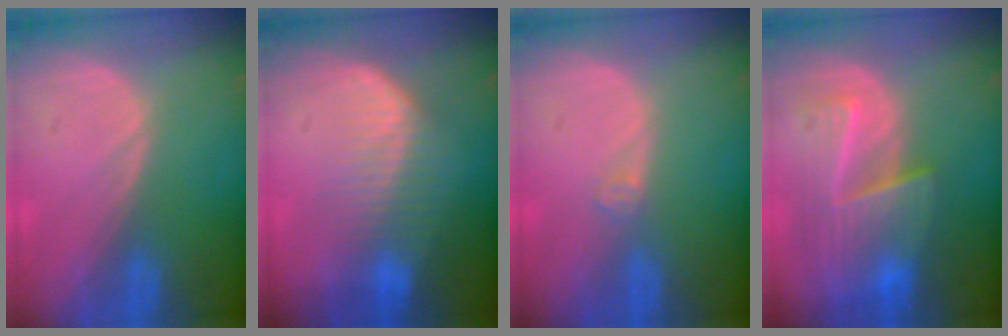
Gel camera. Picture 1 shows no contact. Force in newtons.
{"total": 7.1, "press": 6.5, "slide": 2.8}
{"total": 1.3, "press": 1.1, "slide": 0.7}
{"total": 8.9, "press": 8.1, "slide": 3.7}